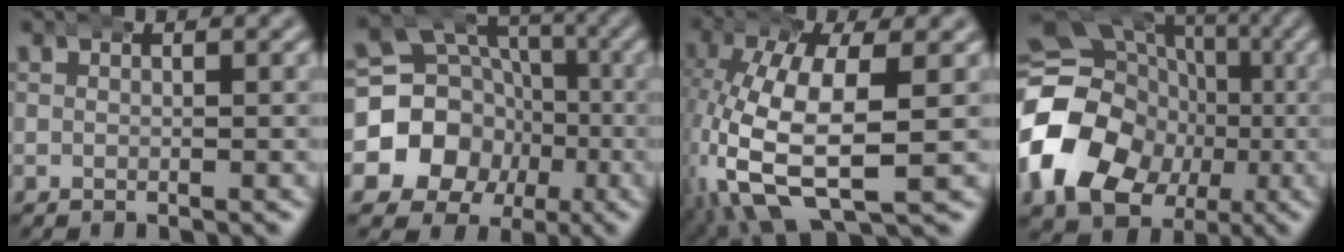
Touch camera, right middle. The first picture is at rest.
{"total": 16.7, "force": [-2.4, 15.4, 6.2], "torque": [-0.139, -0.053, -0.043]}
{"total": 10.7, "force": [-1.8, 6.4, 8.4], "torque": [-0.196, -0.041, -0.009]}
{"total": 18.2, "force": [-2.1, 15.9, 8.6], "torque": [-0.185, -0.041, -0.041]}